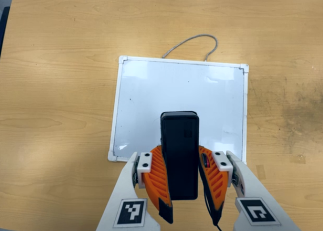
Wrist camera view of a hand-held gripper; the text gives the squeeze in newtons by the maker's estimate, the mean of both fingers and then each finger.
{"total": 10.1, "left": 8.5, "right": 11.6}